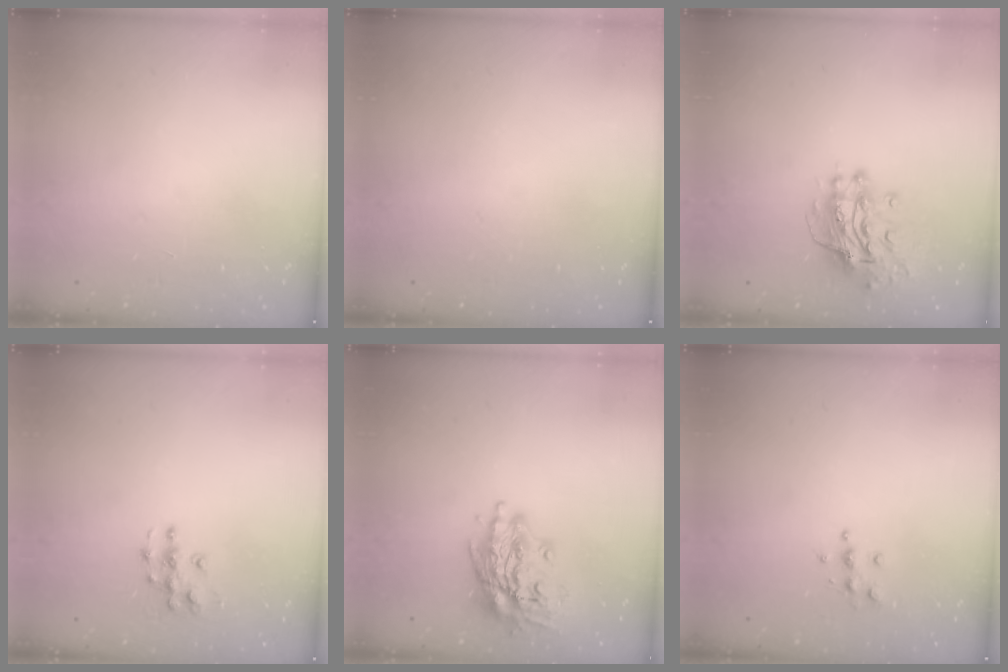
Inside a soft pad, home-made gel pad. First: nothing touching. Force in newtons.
{"total": 0.0}
{"total": 12.8, "press": 12.7, "slide": 1.1}
{"total": 6.6, "press": 6.6, "slide": 0.3}
{"total": 16.1, "press": 15.9, "slide": 2.1}
{"total": 5.1, "press": 5.1, "slide": 0.3}